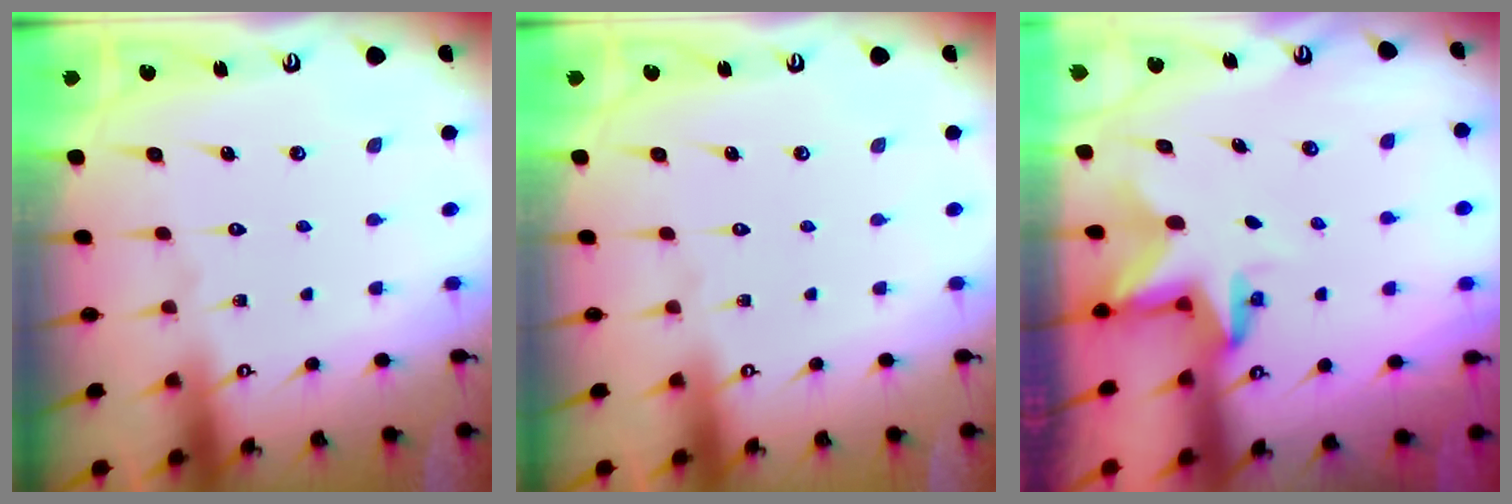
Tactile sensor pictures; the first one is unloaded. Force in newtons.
{"total": 0.0}
{"total": 2.8, "press": 2.8, "slide": 0.2}